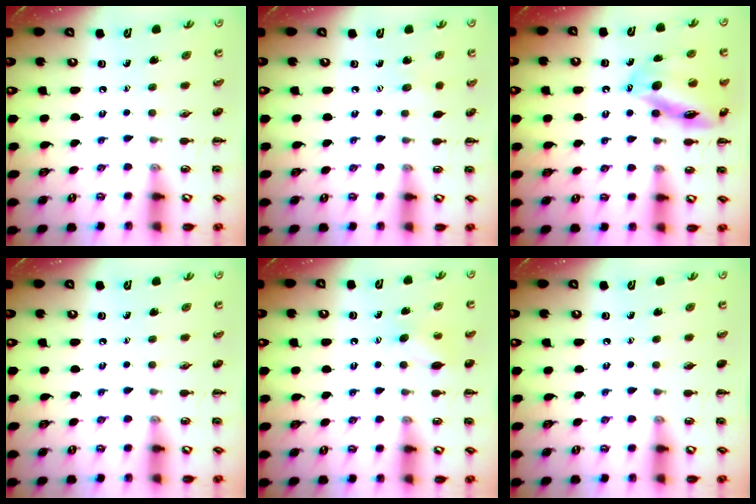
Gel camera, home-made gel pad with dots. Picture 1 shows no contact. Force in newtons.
{"total": 3.9, "press": 3.8, "slide": 0.9}
{"total": 15.1, "press": 14.7, "slide": 3.4}
{"total": 0.0}
{"total": 6.7, "press": 6.5, "slide": 1.5}
{"total": 0.0}